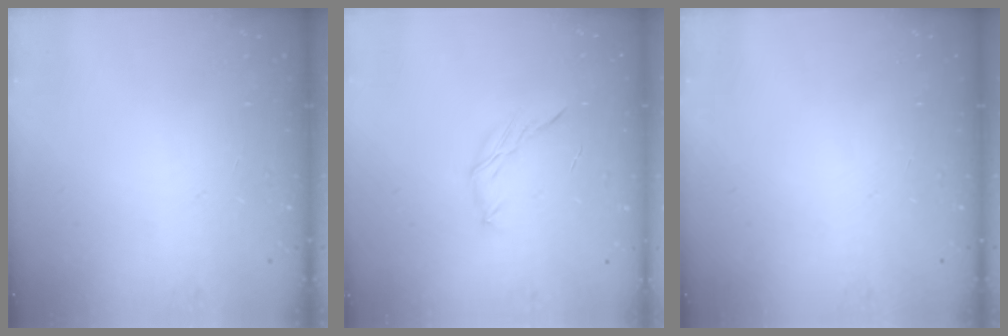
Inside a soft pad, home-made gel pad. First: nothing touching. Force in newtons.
{"total": 5.8, "press": 5.7, "slide": 1.2}
{"total": 0.0}